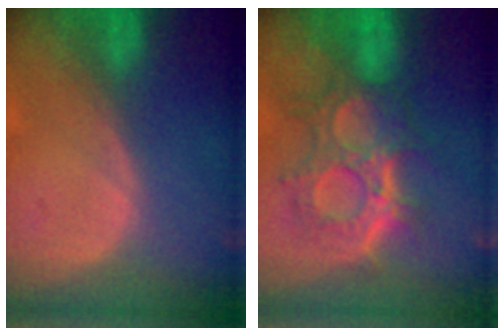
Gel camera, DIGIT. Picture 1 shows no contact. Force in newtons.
{"total": 10.3, "press": 9.8, "slide": 3.3}